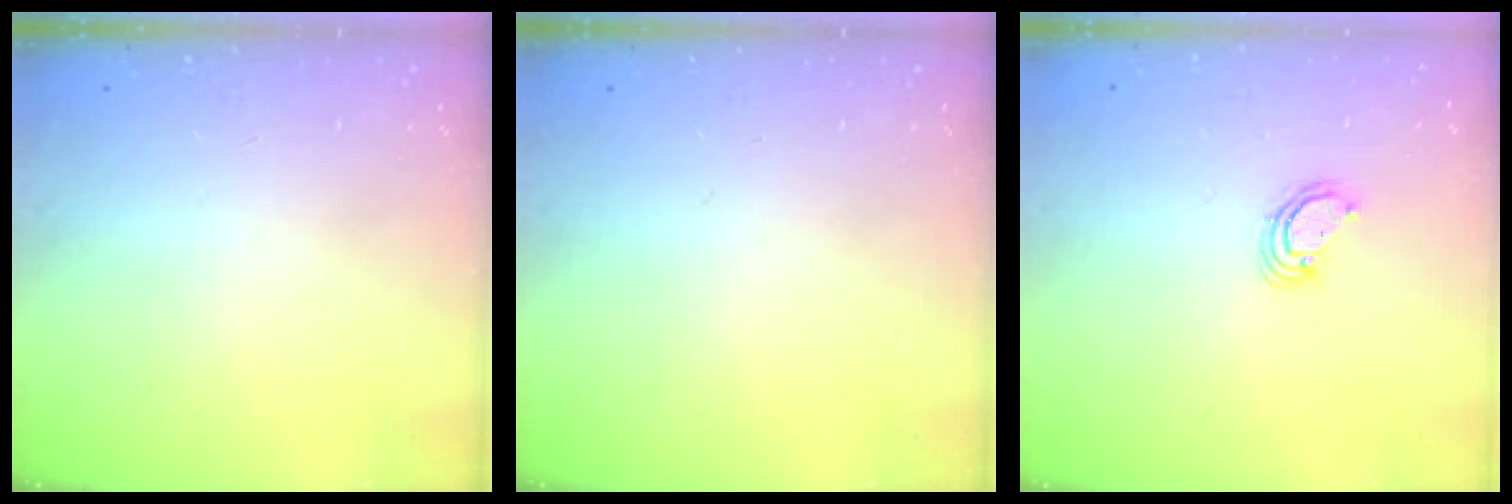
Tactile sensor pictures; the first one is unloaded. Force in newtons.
{"total": 0.0}
{"total": 3.8, "press": 3.8, "slide": 0.2}